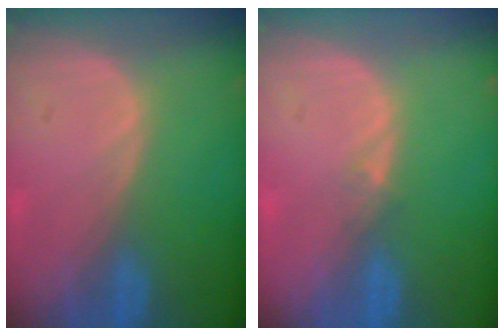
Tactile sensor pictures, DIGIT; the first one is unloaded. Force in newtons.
{"total": 0.9, "press": 0.7, "slide": 0.6}